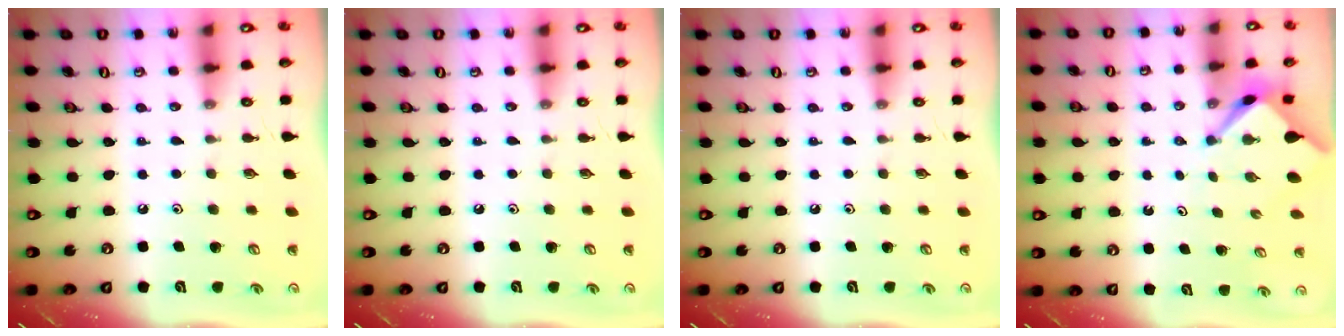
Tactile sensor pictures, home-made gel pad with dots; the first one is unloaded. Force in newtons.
{"total": 0.0}
{"total": 0.0}
{"total": 2.8, "press": 2.7, "slide": 0.4}